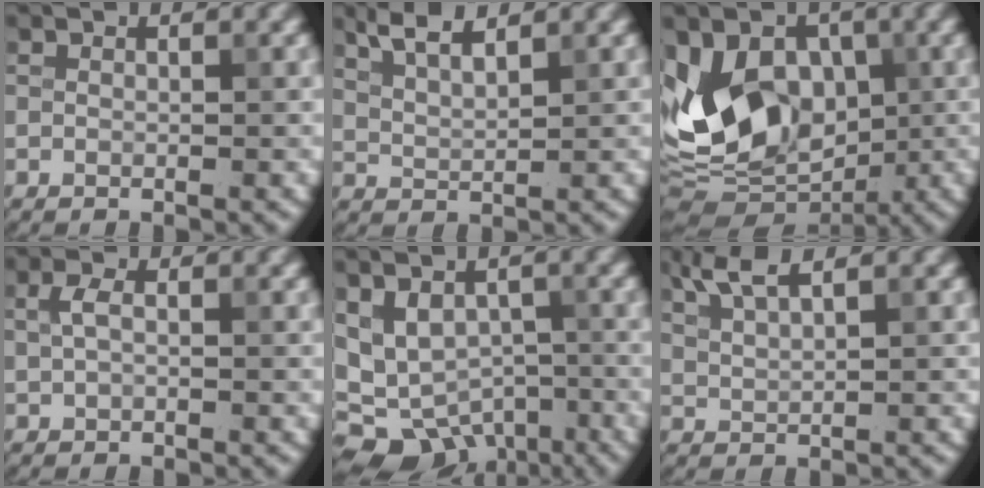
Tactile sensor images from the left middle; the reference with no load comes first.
{"total": 3.2, "force": [2.6, 0.8, 1.8], "torque": [-0.038, 0.010, 0.050]}
{"total": 11.2, "force": [-0.6, 7.8, 7.9], "torque": [-0.139, -0.001, -0.023]}
{"total": 1.6, "force": [0.3, 1.0, 1.2], "torque": [-0.029, 0.003, 0.004]}
{"total": 8.8, "force": [-3.6, 6.5, 4.6], "torque": [-0.063, -0.008, -0.042]}
{"total": 3.0, "force": [2.3, 0.6, 1.8], "torque": [-0.040, 0.007, 0.051]}